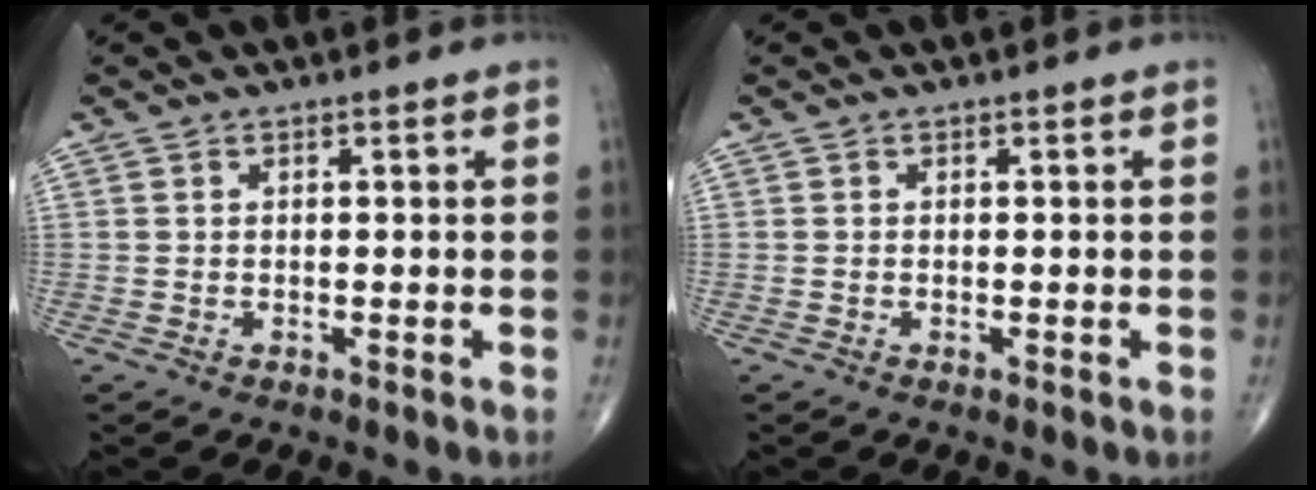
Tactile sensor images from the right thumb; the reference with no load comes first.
{"total": 0.0}